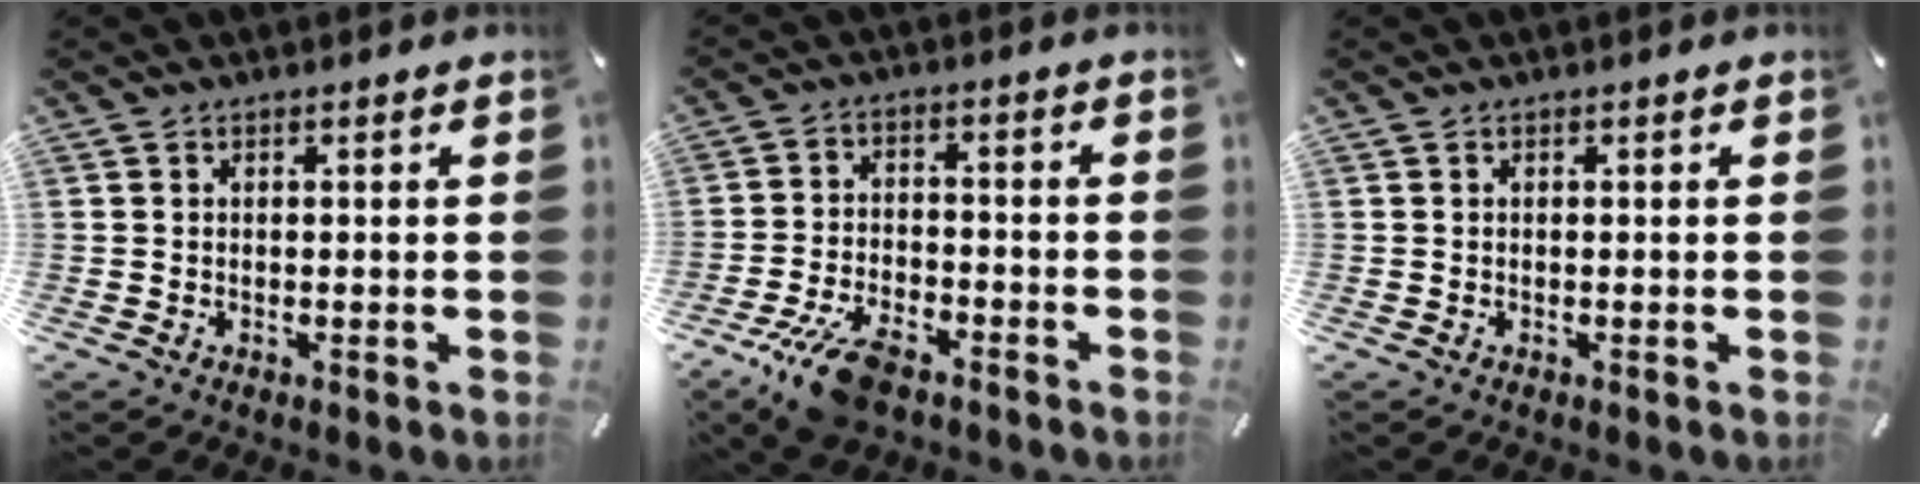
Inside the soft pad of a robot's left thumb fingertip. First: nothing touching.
{"total": 9.9, "force": [-6.5, 4.4, 6.1], "torque": [-0.124, 0.030, -0.118]}
{"total": 0.0}